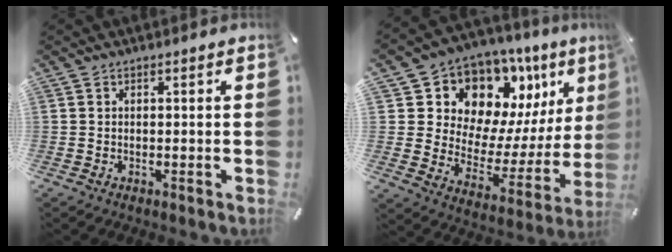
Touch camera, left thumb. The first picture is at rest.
{"total": 11.6, "force": [8.8, 7.4, 1.6], "torque": [-0.020, -0.115, 0.154]}